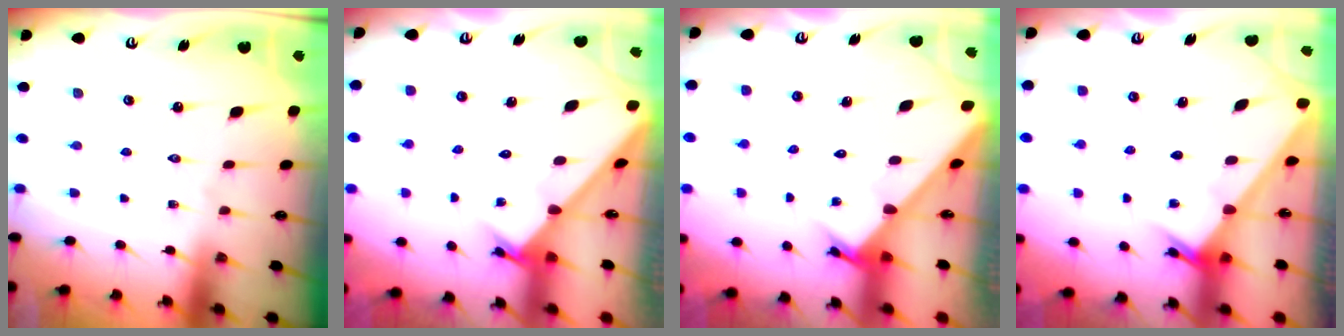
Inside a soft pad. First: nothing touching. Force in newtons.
{"total": 1.4, "press": 1.4, "slide": 0.1}
{"total": 2.6, "press": 2.6, "slide": 0.3}
{"total": 2.4, "press": 2.4, "slide": 0.2}